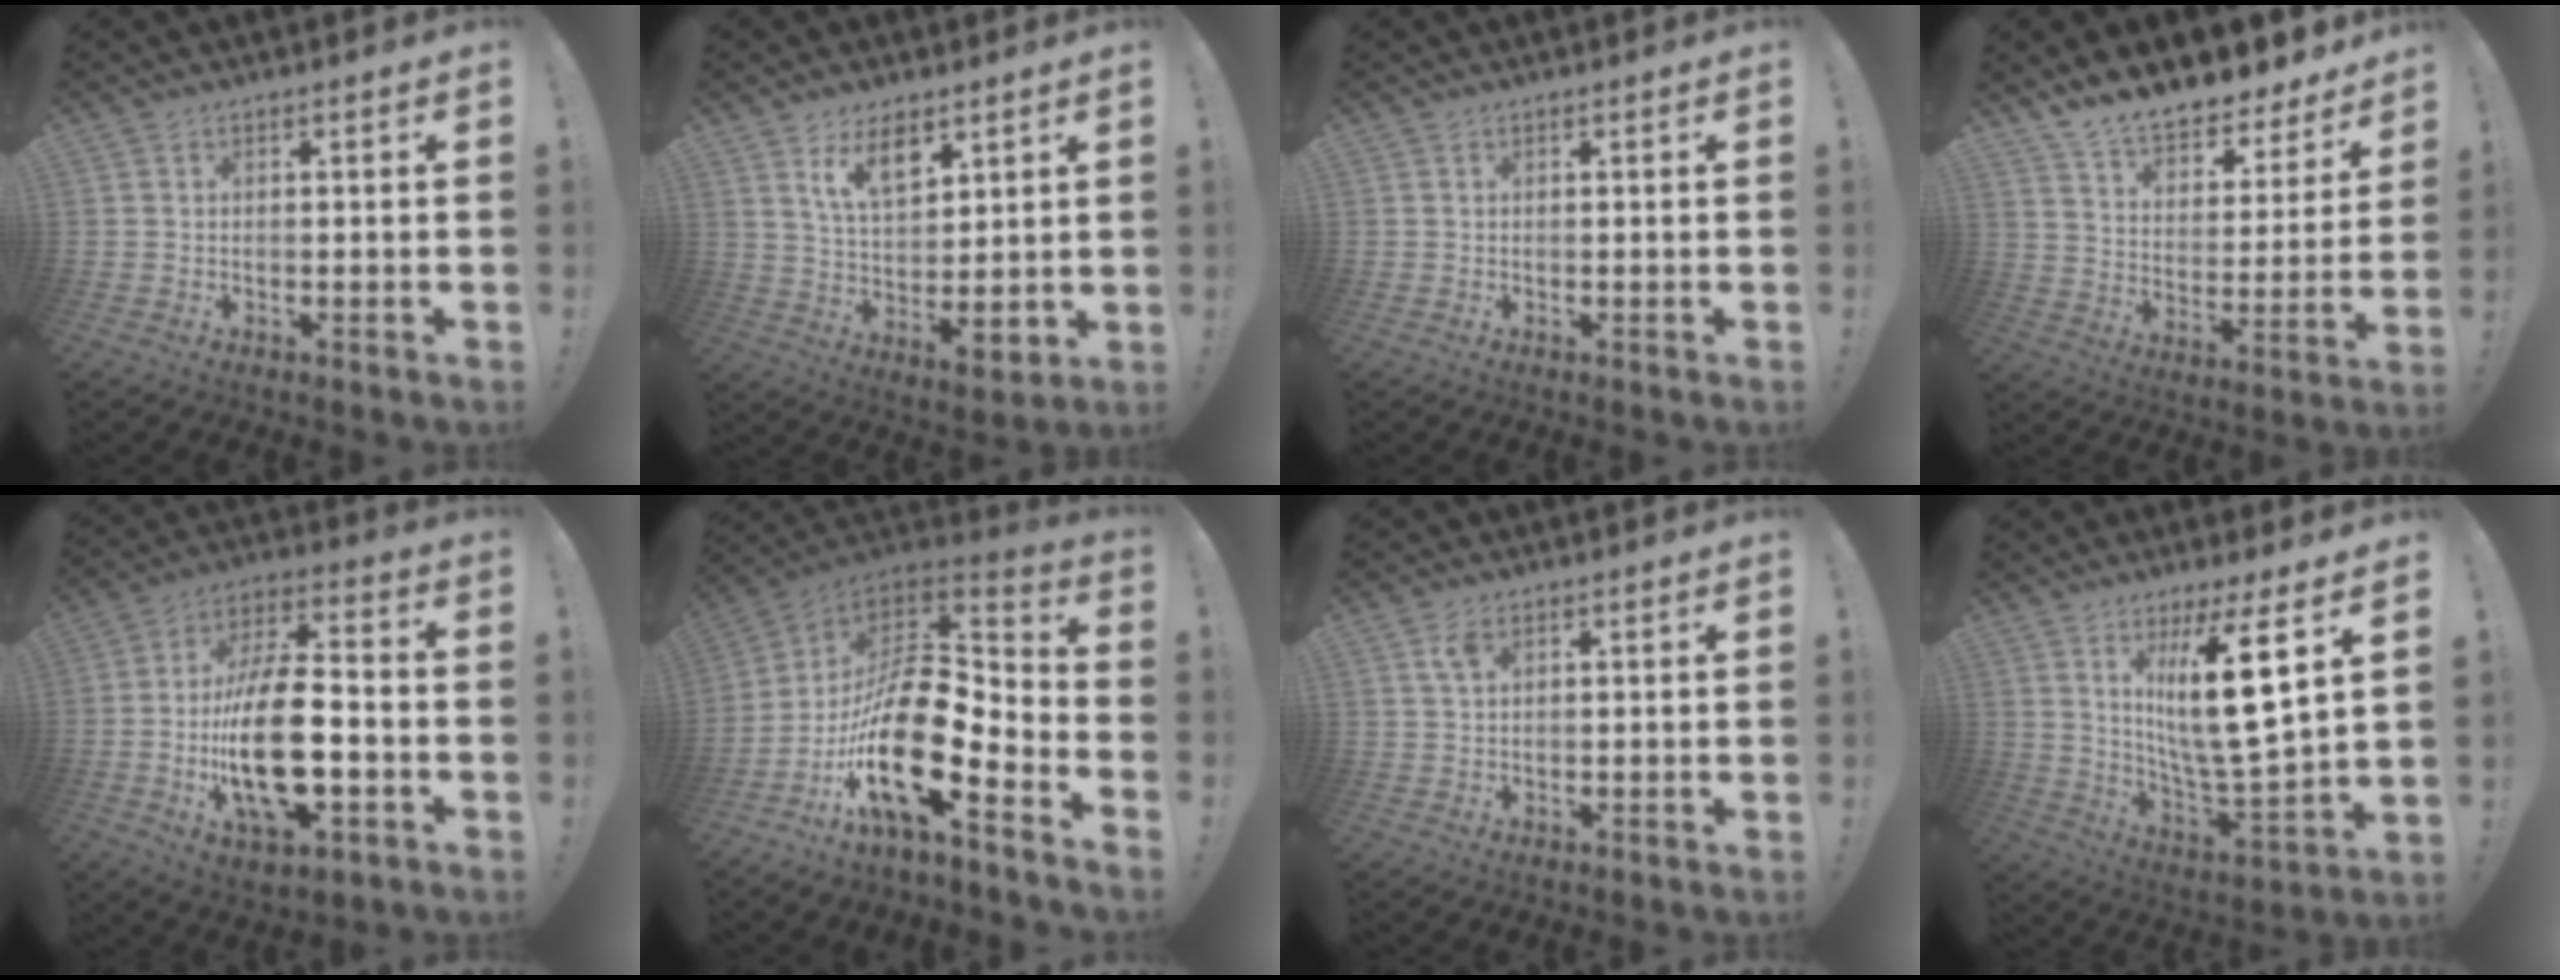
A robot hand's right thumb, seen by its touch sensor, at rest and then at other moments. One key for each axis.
{"total": 11.8, "fx": 7.3, "fy": 6.1, "fz": 6.9, "tx": -0.114, "ty": -0.040, "tz": 0.140}
{"total": 0.0}
{"total": 12.1, "fx": 11.1, "fy": 3.5, "fz": 3.5, "tx": -0.075, "ty": -0.094, "tz": 0.198}
{"total": 21.4, "fx": -4.8, "fy": 9.4, "fz": 18.6, "tx": -0.354, "ty": 0.012, "tz": -0.082}
{"total": 22.5, "fx": -6.8, "fy": 8.9, "fz": 19.5, "tx": -0.377, "ty": 0.023, "tz": -0.114}
{"total": 3.3, "fx": 1.5, "fy": 1.5, "fz": 2.5, "tx": -0.044, "ty": -0.001, "tz": 0.025}
{"total": 17.2, "fx": 7.4, "fy": 2.6, "fz": 15.3, "tx": -0.257, "ty": -0.051, "tz": 0.104}